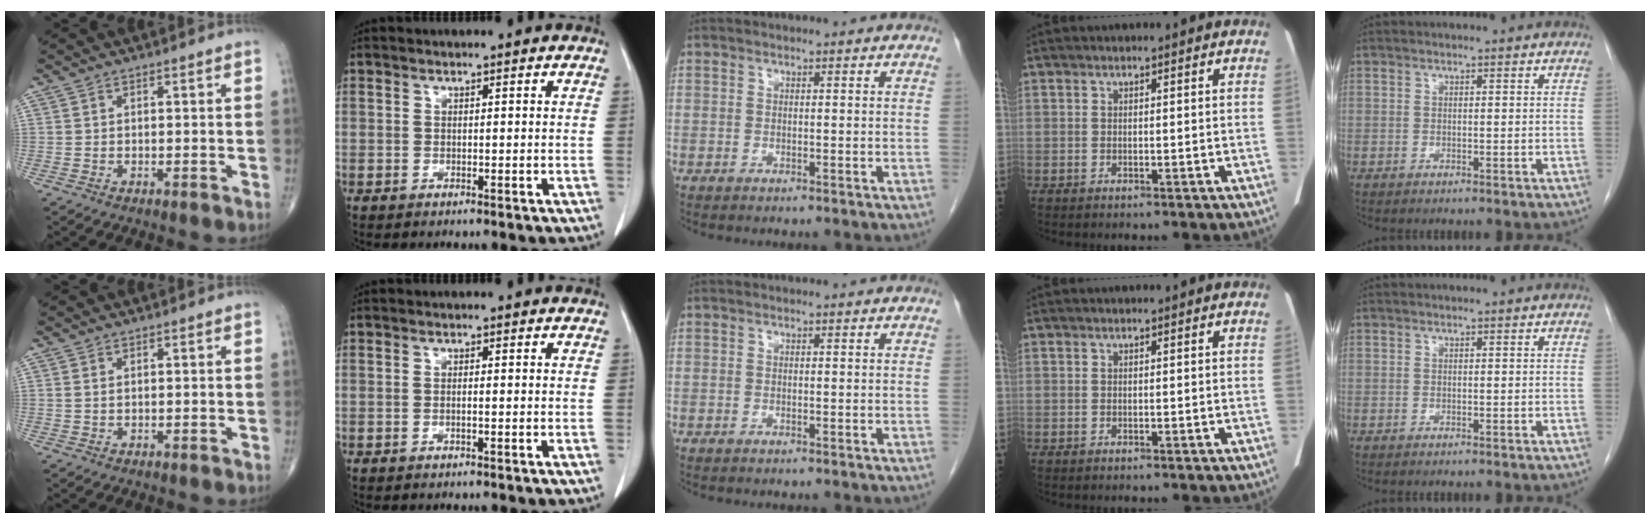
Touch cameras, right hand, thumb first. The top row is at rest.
{"thumb": {"total": 0.7, "force": [0.3, 0.3, 0.5], "torque": [-0.013, 0.003, 0.007]}, "index": {"total": 0.6, "force": [-0.2, 0.0, 0.5], "torque": [-0.010, 0.001, -0.003]}}